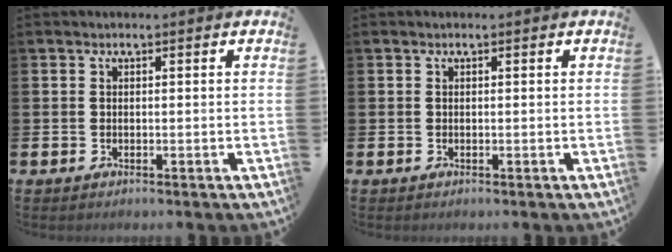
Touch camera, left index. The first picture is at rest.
{"total": 0.0}